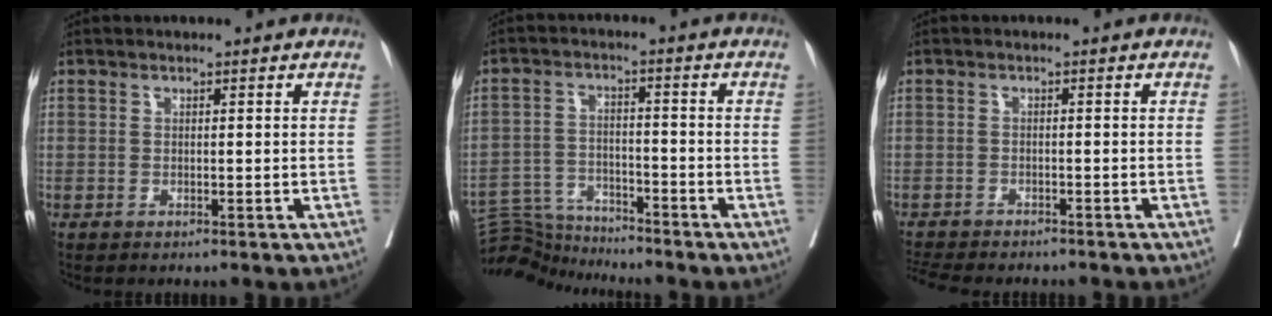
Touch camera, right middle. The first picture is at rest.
{"total": 6.5, "force": [-6.5, 0.0, -0.9], "torque": [0.007, 0.001, -0.117]}
{"total": 9.1, "force": [-8.2, 2.1, 3.4], "torque": [-0.059, -0.008, -0.115]}